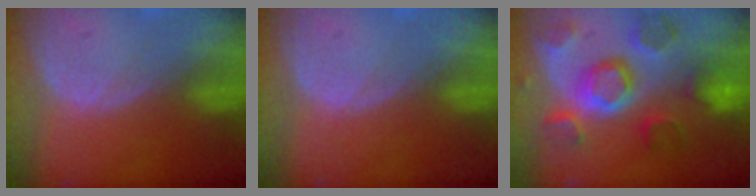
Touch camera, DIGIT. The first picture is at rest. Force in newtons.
{"total": 0.6, "press": 0.0, "slide": 0.6}
{"total": 11.3, "press": 10.1, "slide": 5.1}